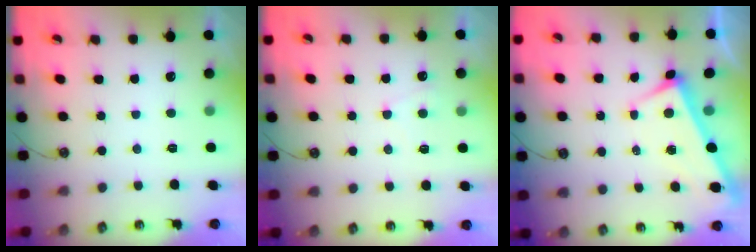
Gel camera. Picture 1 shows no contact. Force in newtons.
{"total": 2.7, "press": 2.7, "slide": 0.4}
{"total": 3.8, "press": 3.8, "slide": 0.2}